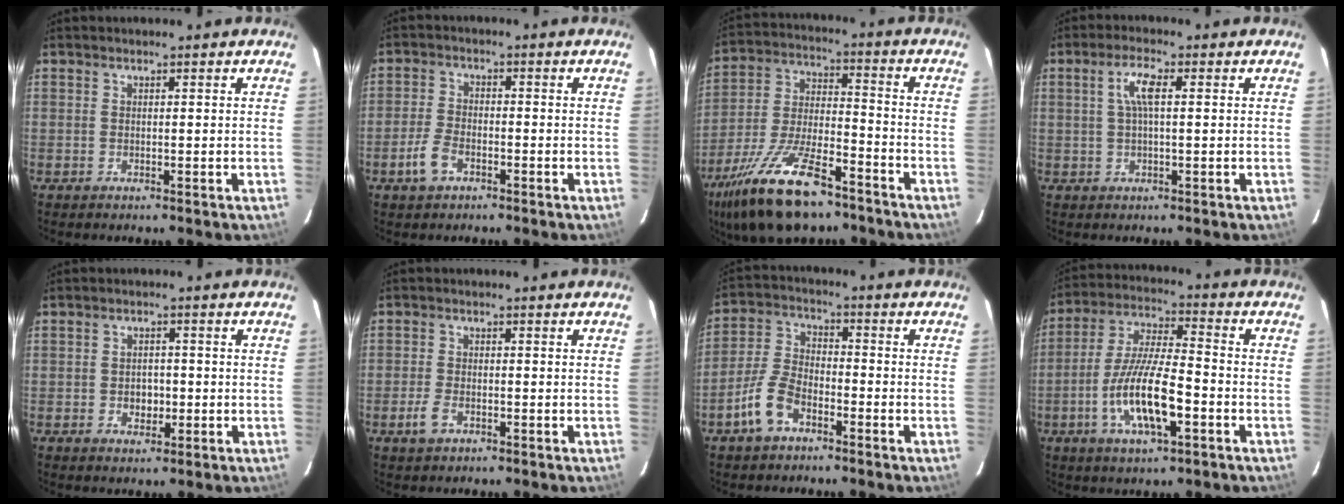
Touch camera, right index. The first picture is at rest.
{"total": 5.0, "force": [-2.7, 2.6, 3.3], "torque": [-0.078, 0.003, -0.051]}
{"total": 20.9, "force": [-14.1, 7.5, 13.4], "torque": [-0.273, -0.028, -0.247]}
{"total": 4.3, "force": [0.8, 0.9, 4.1], "torque": [-0.082, 0.008, 0.015]}
{"total": 3.2, "force": [-0.7, 2.5, 1.8], "torque": [-0.031, 0.004, -0.008]}
{"total": 3.4, "force": [-1.8, 1.8, 2.3], "torque": [-0.058, 0.000, -0.034]}
{"total": 8.3, "force": [-5.0, 4.1, 5.2], "torque": [-0.121, 0.011, -0.099]}
{"total": 13.8, "force": [-5.0, 3.6, 12.4], "torque": [-0.254, -0.008, -0.093]}